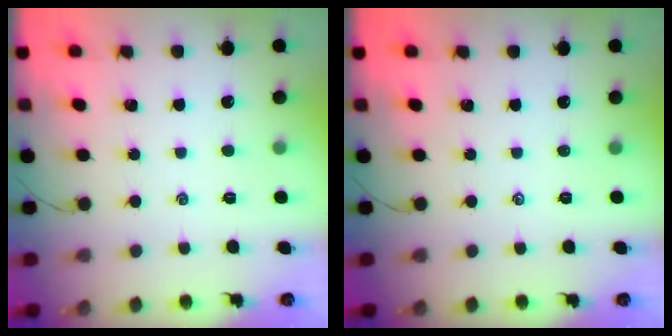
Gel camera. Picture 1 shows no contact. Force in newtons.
{"total": 0.0}